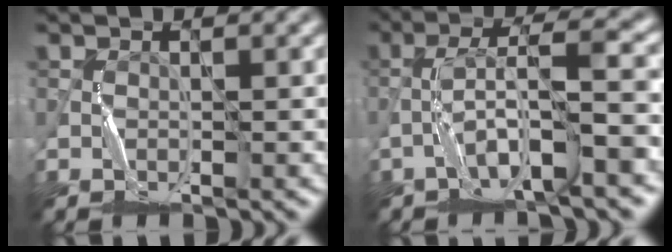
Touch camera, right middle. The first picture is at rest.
{"total": 6.4, "force": [-2.7, 1.0, 5.7], "torque": [-0.106, 0.021, -0.054]}